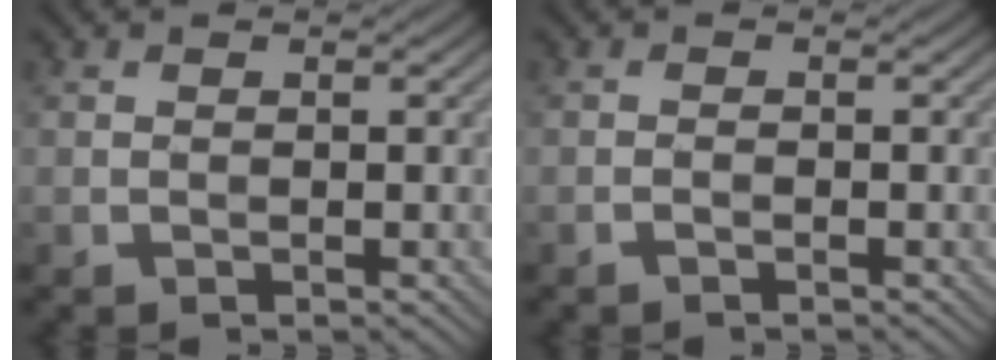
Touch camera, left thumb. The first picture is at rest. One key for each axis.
{"total": 0.7, "fx": -0.6, "fy": -0.3, "fz": 0.1, "tx": -0.004, "ty": 0.005, "tz": -0.010}